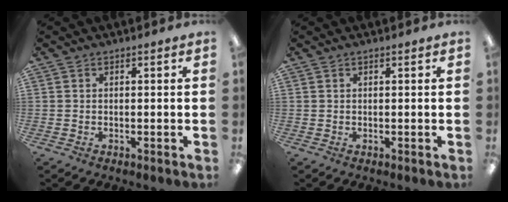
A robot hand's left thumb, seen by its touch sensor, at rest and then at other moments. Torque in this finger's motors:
{"motor_torque": [0.01, 0.02, 0.01, -0.18, 0.00]}